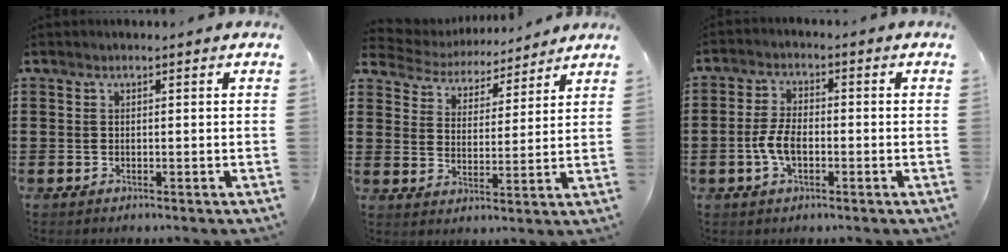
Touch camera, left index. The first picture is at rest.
{"total": 4.3, "force": [4.2, 0.6, -0.1], "torque": [-0.026, -0.032, 0.069]}
{"total": 5.0, "force": [-1.2, 2.5, 4.2], "torque": [-0.102, -0.003, -0.029]}